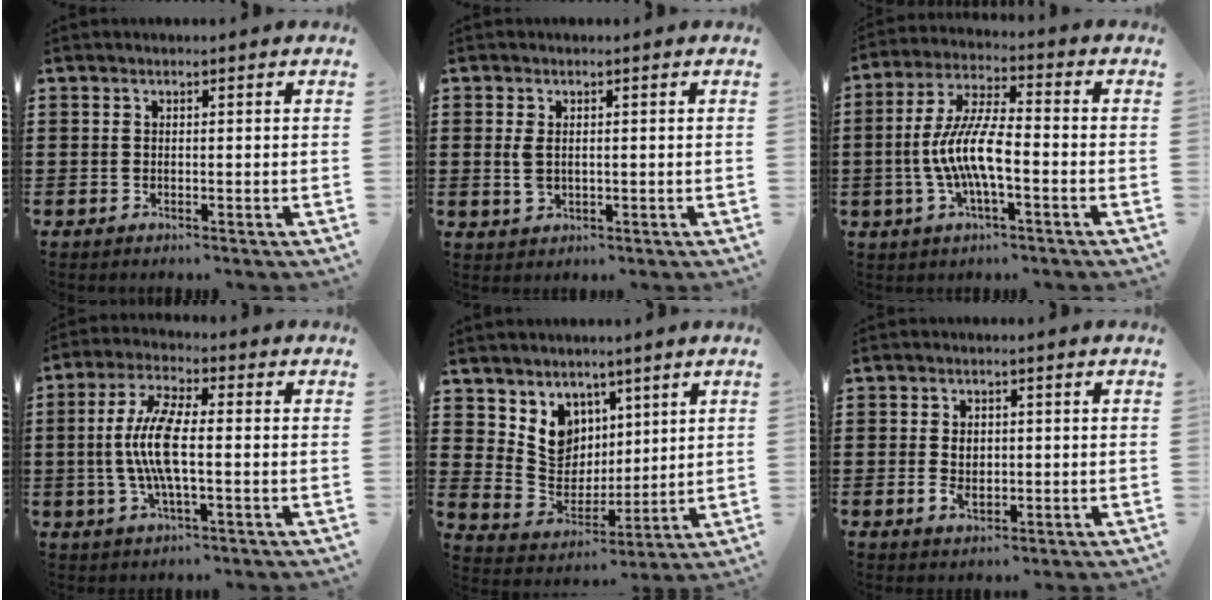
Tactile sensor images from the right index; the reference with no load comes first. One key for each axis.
{"total": 2.4, "fx": 0.2, "fy": 1.3, "fz": 1.9, "tx": -0.048, "ty": 0.003, "tz": 0.001}
{"total": 9.2, "fx": -2.2, "fy": 2.4, "fz": 8.6, "tx": -0.193, "ty": -0.011, "tz": -0.049}
{"total": 8.7, "fx": -0.6, "fy": 2.6, "fz": 8.3, "tx": -0.181, "ty": -0.007, "tz": -0.019}
{"total": 7.5, "fx": 3.9, "fy": 6.2, "fz": 1.3, "tx": -0.061, "ty": -0.027, "tz": 0.077}
{"total": 2.9, "fx": -0.1, "fy": 2.1, "fz": 1.9, "tx": -0.033, "ty": 0.007, "tz": -0.005}